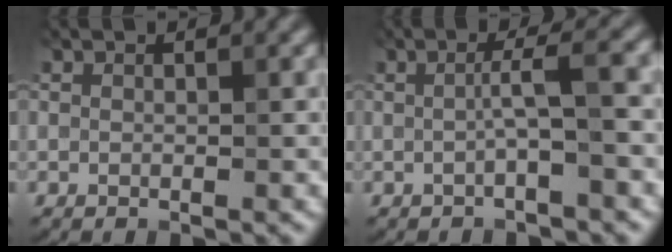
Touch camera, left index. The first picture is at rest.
{"total": 2.5, "force": [-0.3, -0.1, 2.5], "torque": [-0.050, 0.018, -0.009]}